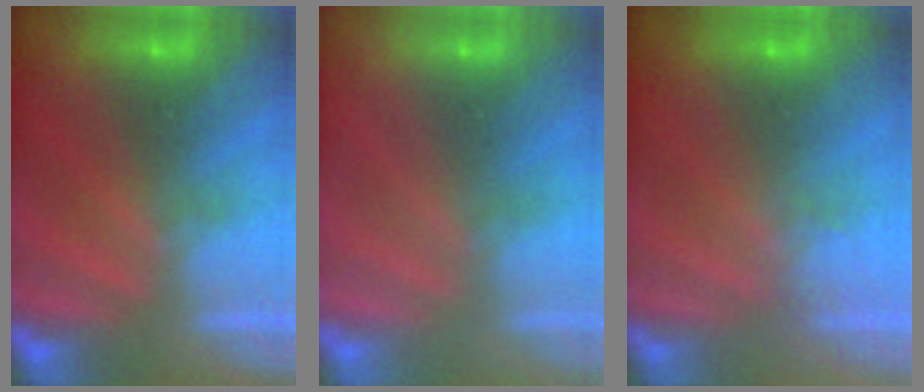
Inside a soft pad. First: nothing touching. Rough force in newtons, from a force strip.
{"total": 2.9}
{"total": 1.1}